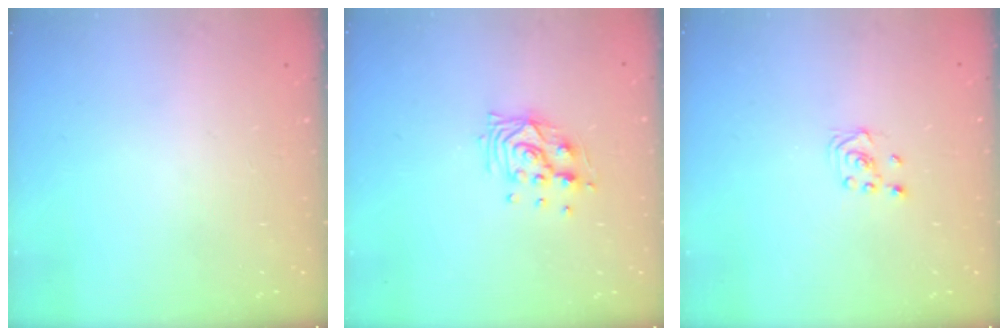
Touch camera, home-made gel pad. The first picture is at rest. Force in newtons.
{"total": 9.5, "press": 9.5, "slide": 0.4}
{"total": 2.3, "press": 2.2, "slide": 0.7}